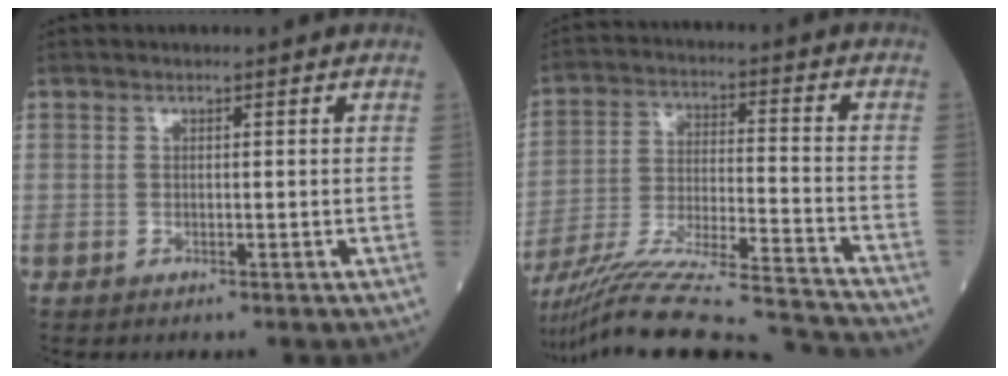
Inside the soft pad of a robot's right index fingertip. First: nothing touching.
{"total": 25.2, "force": [-23.2, -0.3, 9.8], "torque": [-0.155, -0.037, -0.361]}